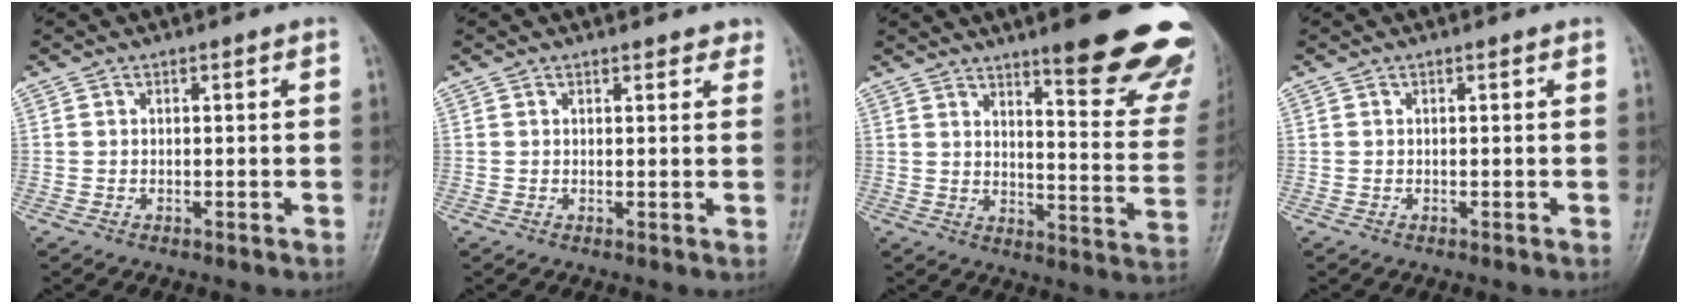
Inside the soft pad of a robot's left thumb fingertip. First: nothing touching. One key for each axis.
{"total": 2.3, "fx": 1.9, "fy": 0.9, "fz": 0.8, "tx": 0.010, "ty": -0.005, "tz": 0.017}
{"total": 22.4, "fx": 15.6, "fy": 4.8, "fz": 15.4, "tx": -0.159, "ty": -0.094, "tz": 0.198}
{"total": 0.0}